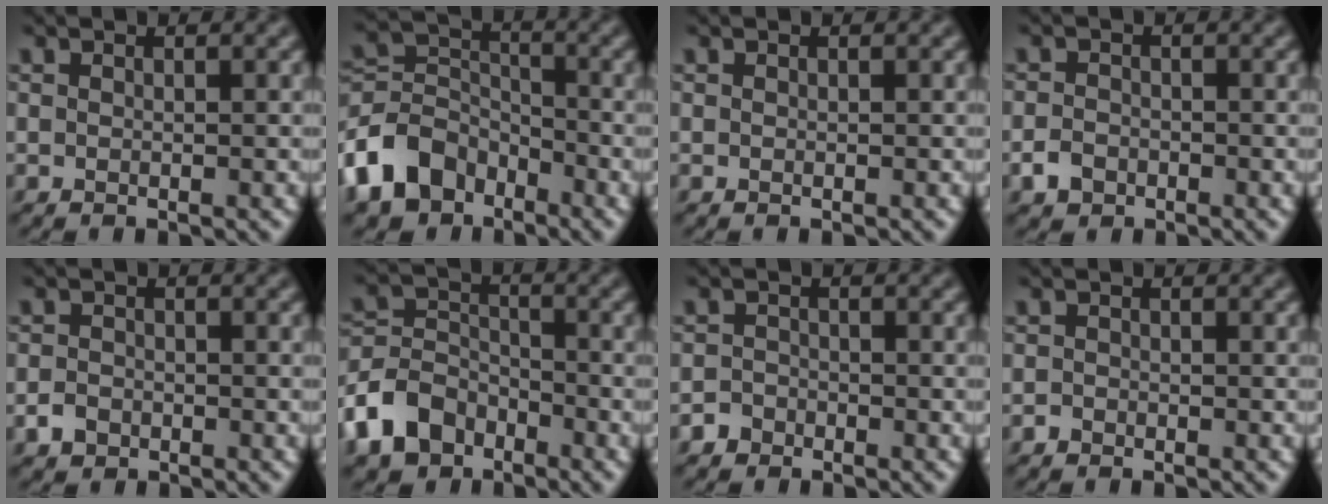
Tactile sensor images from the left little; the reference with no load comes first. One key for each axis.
{"total": 7.1, "fx": -4.4, "fy": 4.8, "fz": 2.9, "tx": -0.059, "ty": 0.005, "tz": -0.102}
{"total": 0.0}
{"total": 1.8, "fx": -1.0, "fy": 1.3, "fz": 0.6, "tx": -0.011, "ty": 0.001, "tz": -0.023}
{"total": 1.4, "fx": -0.8, "fy": 1.1, "fz": 0.5, "tx": -0.007, "ty": 0.001, "tz": -0.018}
{"total": 6.1, "fx": -3.9, "fy": 4.2, "fz": 2.3, "tx": -0.055, "ty": 0.006, "tz": -0.090}
{"total": 1.5, "fx": -1.1, "fy": 1.0, "fz": 0.1, "tx": 0.010, "ty": 0.005, "tz": -0.022}
{"total": 0.6, "fx": -0.5, "fy": 0.4, "fz": 0.0, "tx": 0.002, "ty": -0.002, "tz": -0.010}